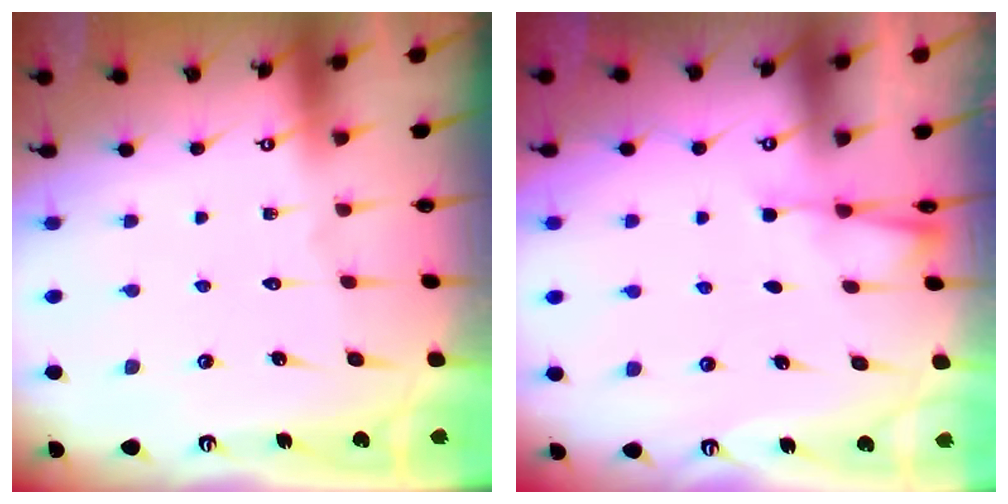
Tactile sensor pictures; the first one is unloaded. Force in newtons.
{"total": 2.5, "press": 2.4, "slide": 0.4}